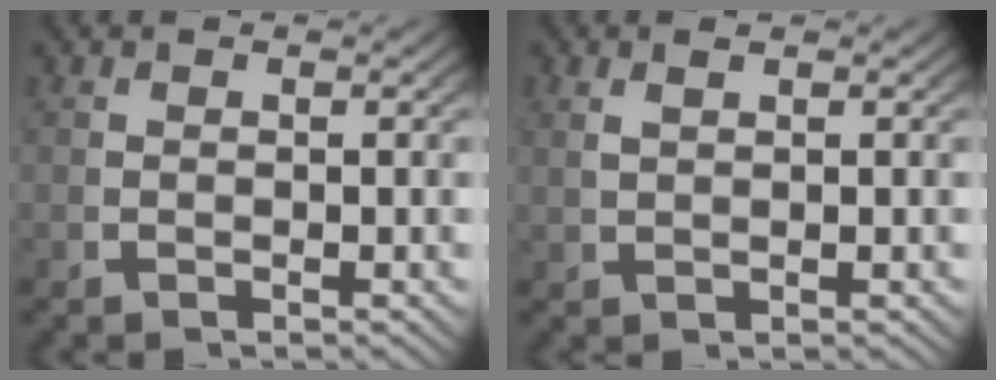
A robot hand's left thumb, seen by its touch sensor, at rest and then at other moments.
{"total": 1.2, "force": [0.9, -0.4, 0.7], "torque": [-0.014, 0.007, 0.025]}